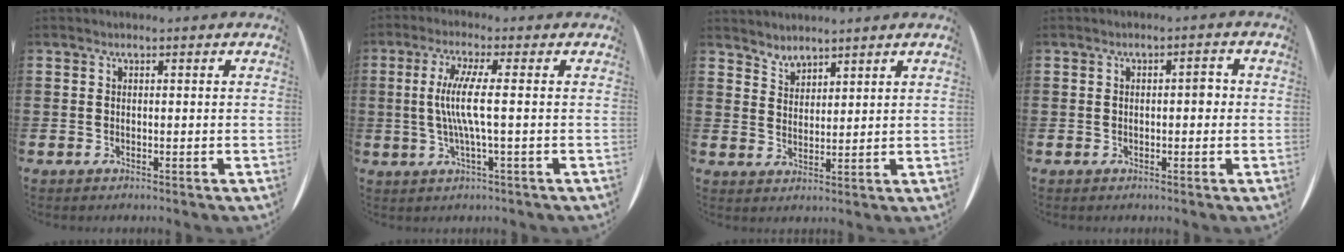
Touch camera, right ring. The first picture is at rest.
{"total": 5.8, "force": [-0.2, 0.1, 5.8], "torque": [-0.123, -0.011, -0.012]}
{"total": 2.7, "force": [2.6, 0.4, -0.4], "torque": [0.000, -0.010, 0.051]}
{"total": 1.9, "force": [-0.1, 0.9, 1.7], "torque": [-0.031, 0.009, -0.006]}